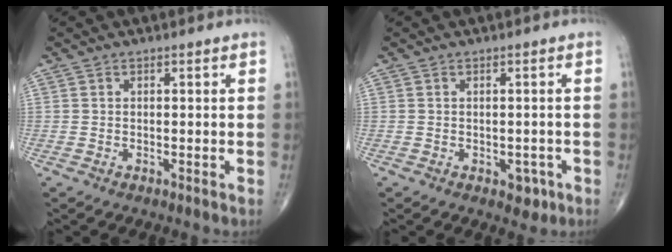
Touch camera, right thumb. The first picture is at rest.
{"total": 2.8, "force": [-1.2, 1.9, 1.6], "torque": [0.001, 0.004, -0.013]}